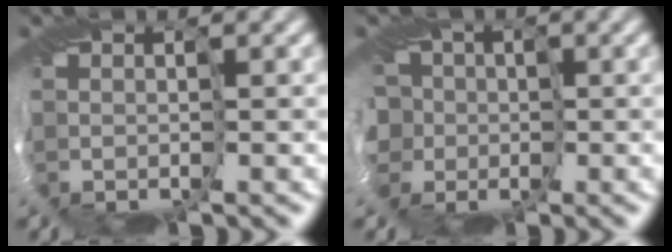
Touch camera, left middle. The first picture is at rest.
{"total": 9.9, "force": [-1.9, 8.2, 5.2], "torque": [-0.089, 0.008, -0.067]}